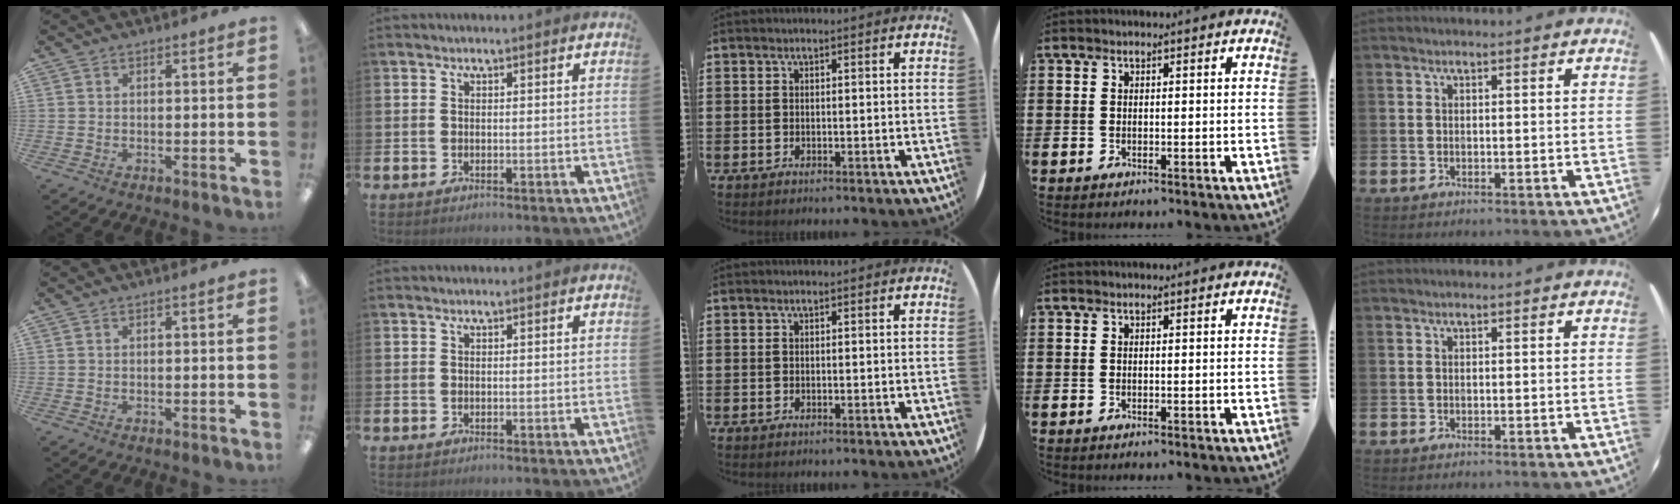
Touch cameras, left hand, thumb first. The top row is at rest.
{}